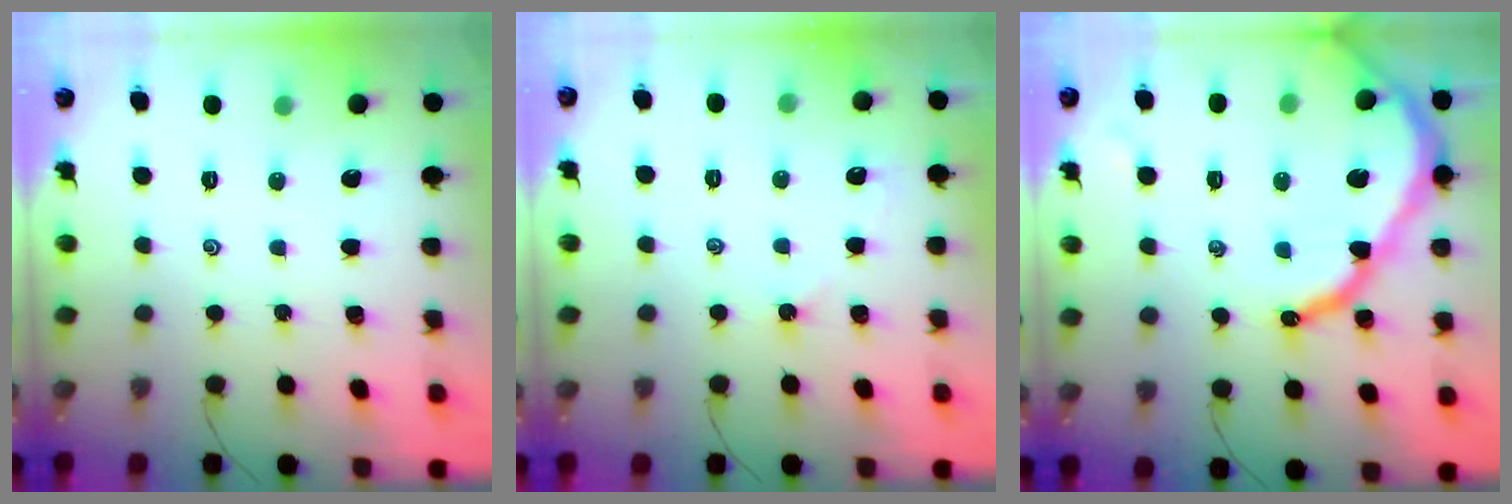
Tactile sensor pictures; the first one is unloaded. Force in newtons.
{"total": 2.3, "press": 2.3, "slide": 0.5}
{"total": 15.2, "press": 15.1, "slide": 1.6}